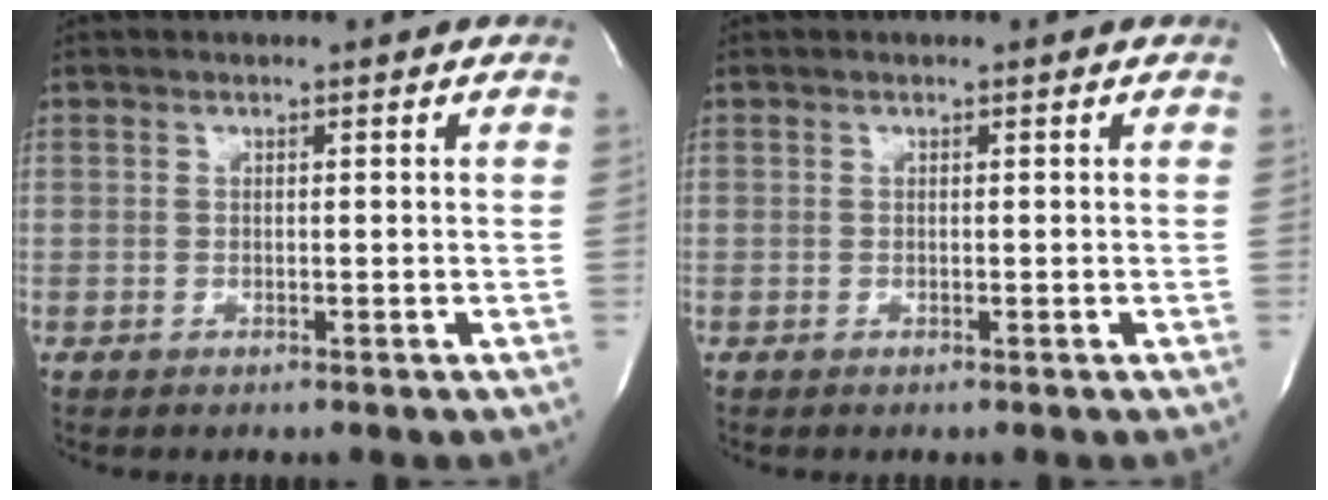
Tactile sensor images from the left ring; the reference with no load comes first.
{"total": 0.0}